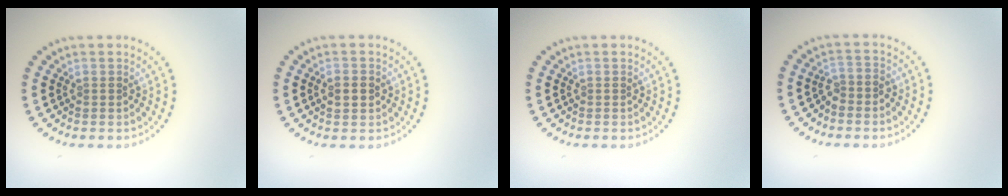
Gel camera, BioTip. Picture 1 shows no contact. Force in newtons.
{"total": 2.2, "press": 2.2, "slide": 0.1}
{"total": 0.0}
{"total": 1.6, "press": 1.2, "slide": 1.0}